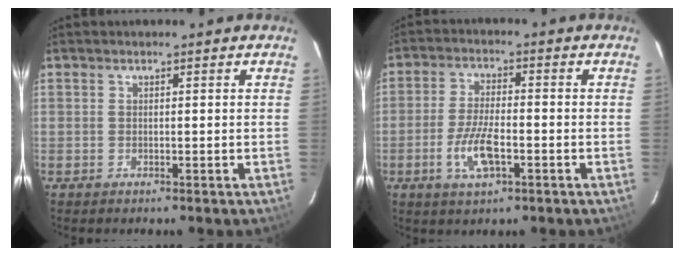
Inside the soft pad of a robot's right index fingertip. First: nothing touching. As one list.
[{"total": 7.9, "force": [-2.9, 2.9, 6.8], "torque": [-0.145, -0.004, -0.055]}]